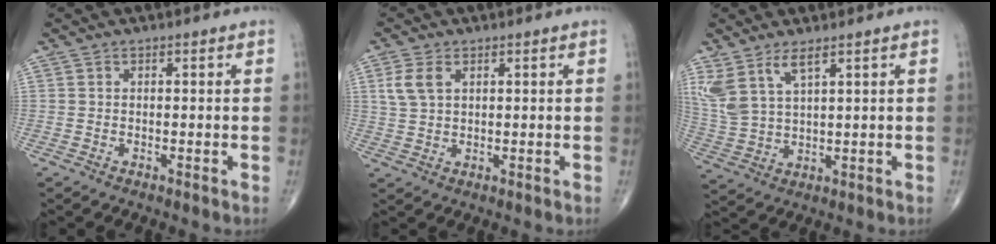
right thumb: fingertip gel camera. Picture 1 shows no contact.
{"total": 4.5, "force": [1.7, 2.8, 3.1], "torque": [-0.069, 0.003, 0.039]}
{"total": 8.1, "force": [5.0, 2.8, 5.7], "torque": [-0.135, -0.019, 0.113]}